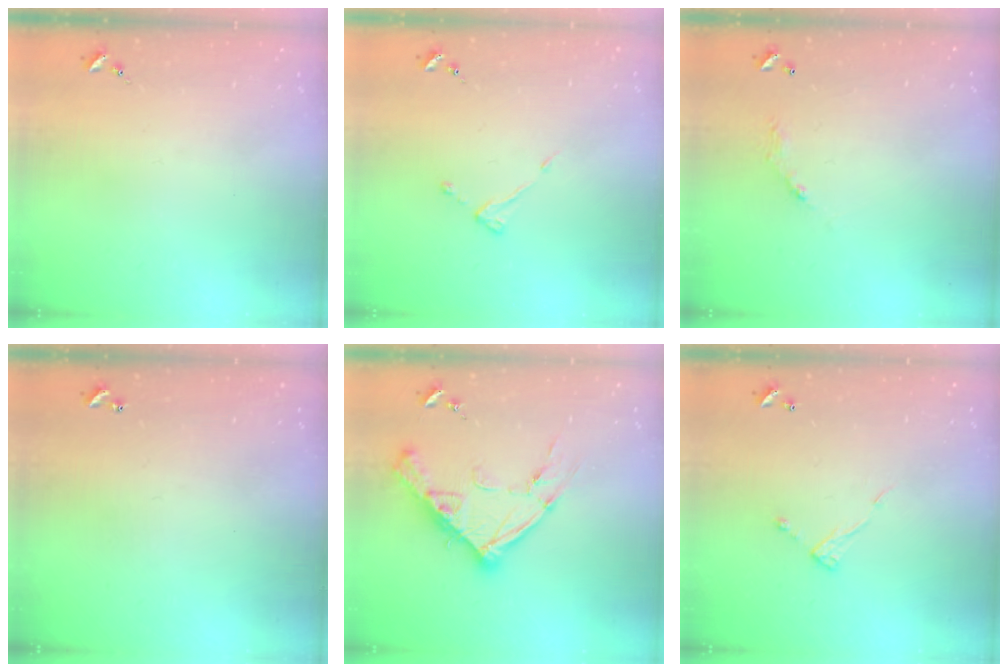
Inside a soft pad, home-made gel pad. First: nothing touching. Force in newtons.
{"total": 3.8, "press": 3.8, "slide": 0.3}
{"total": 5.7, "press": 5.7, "slide": 0.4}
{"total": 1.0, "press": 1.0, "slide": 0.2}
{"total": 16.4, "press": 16.3, "slide": 1.4}
{"total": 6.4, "press": 6.4, "slide": 0.2}